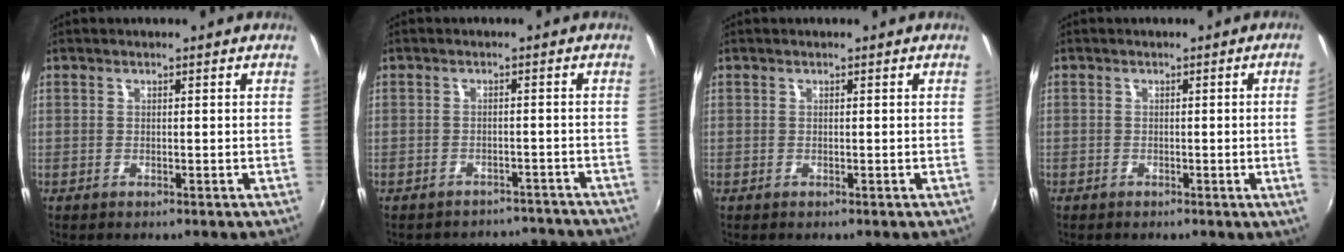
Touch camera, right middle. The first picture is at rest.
{"total": 9.3, "force": [-8.3, 4.1, 1.2], "torque": [-0.024, 0.029, -0.094]}
{"total": 0.0}
{"total": 2.8, "force": [-0.2, -1.5, 2.4], "torque": [-0.040, -0.011, 0.004]}